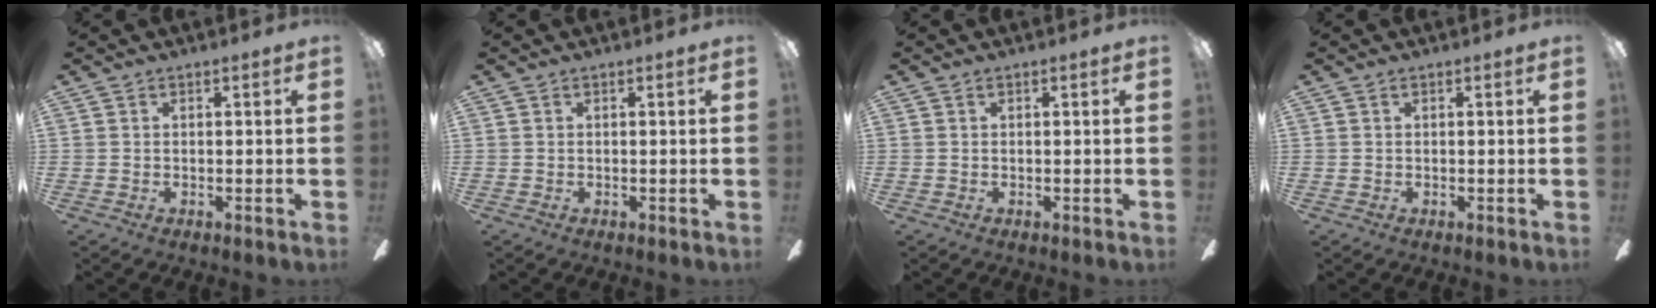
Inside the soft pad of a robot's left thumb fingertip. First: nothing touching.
{"total": 0.0}
{"total": 0.0}
{"total": 0.0}